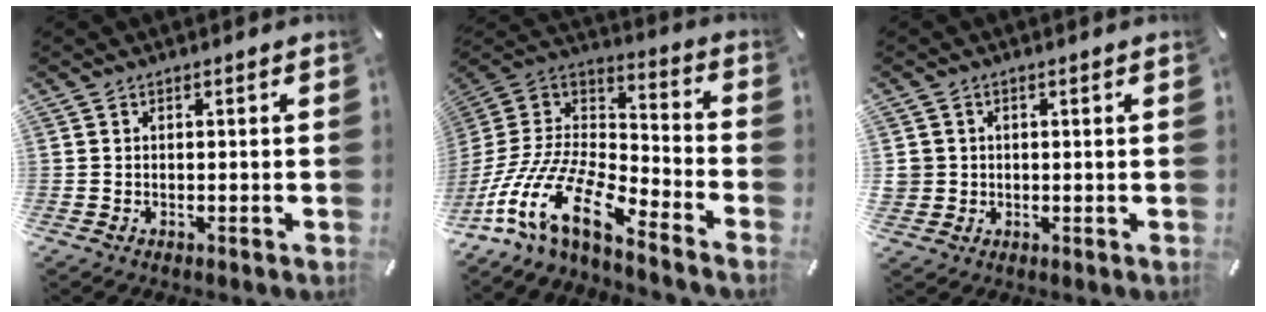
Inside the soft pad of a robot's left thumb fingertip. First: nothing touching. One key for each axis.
{"total": 18.7, "fx": -11.1, "fy": 7.3, "fz": 13.1, "tx": -0.298, "ty": 0.015, "tz": -0.205}
{"total": 3.3, "fx": 0.7, "fy": 3.2, "fz": 0.0, "tx": -0.006, "ty": 0.007, "tz": 0.013}